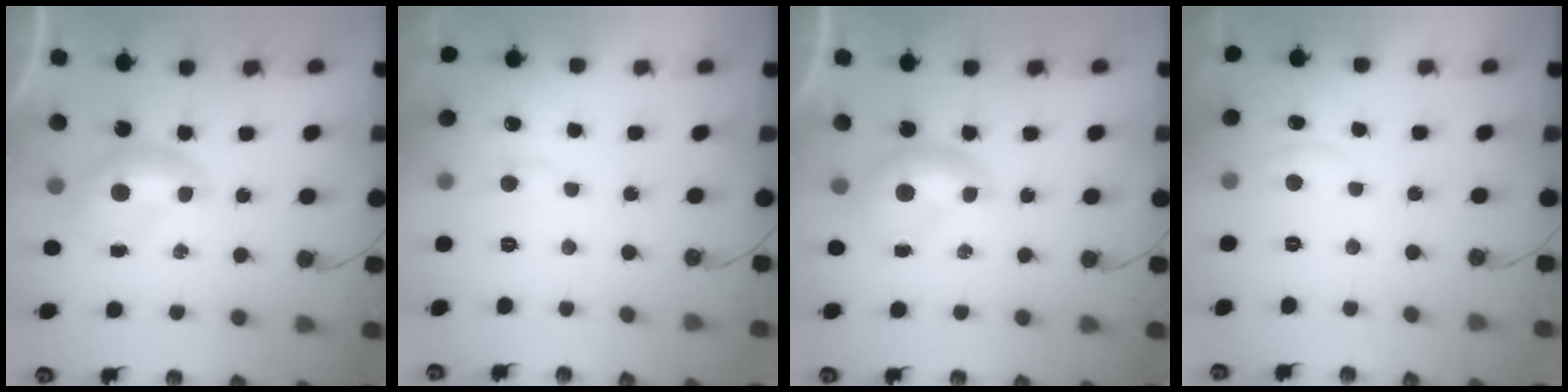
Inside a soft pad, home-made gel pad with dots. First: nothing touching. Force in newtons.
{"total": 0.7, "press": 0.3, "slide": 0.7}
{"total": 0.0}
{"total": 0.7, "press": 0.3, "slide": 0.6}